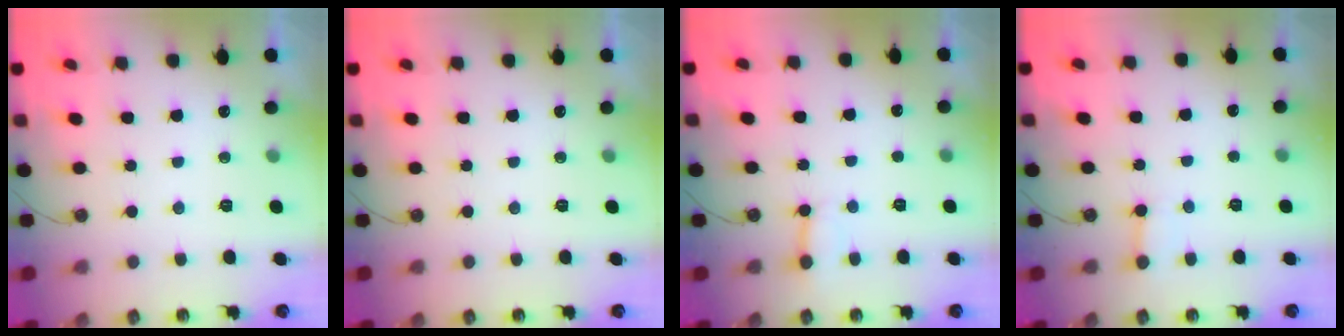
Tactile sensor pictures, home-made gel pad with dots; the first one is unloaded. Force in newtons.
{"total": 0.0}
{"total": 2.7, "press": 2.6, "slide": 0.6}
{"total": 2.4, "press": 2.4, "slide": 0.4}